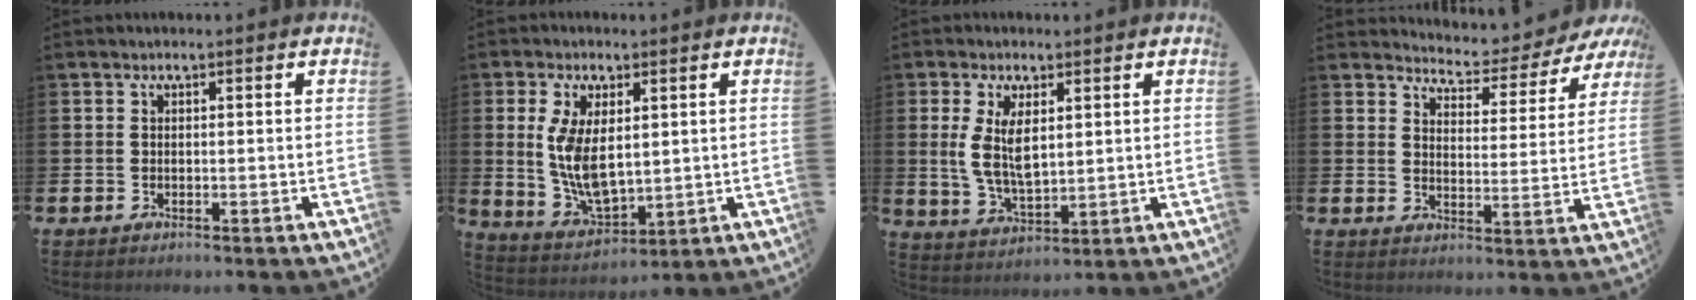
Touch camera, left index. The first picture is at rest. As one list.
[{"total": 7.0, "force": [1.7, 3.7, 5.6], "torque": [-0.116, -0.009, 0.026]}, {"total": 6.3, "force": [2.2, 2.9, 5.2], "torque": [-0.099, -0.002, 0.037]}, {"total": 4.2, "force": [4.1, 0.9, 0.5], "torque": [-0.029, -0.041, 0.063]}]